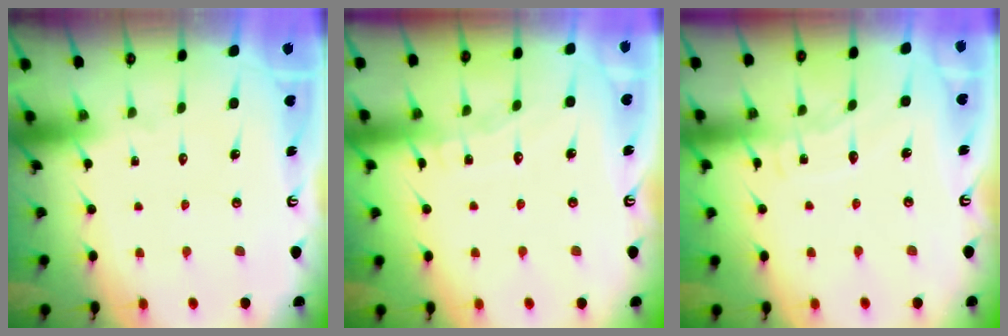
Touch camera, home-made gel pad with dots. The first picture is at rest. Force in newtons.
{"total": 6.1, "press": 6.1, "slide": 0.6}
{"total": 5.9, "press": 5.8, "slide": 0.6}